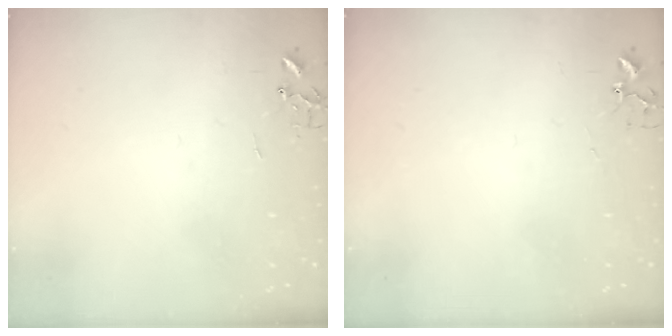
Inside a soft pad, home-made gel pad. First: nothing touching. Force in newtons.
{"total": 4.2, "press": 4.2, "slide": 0.7}